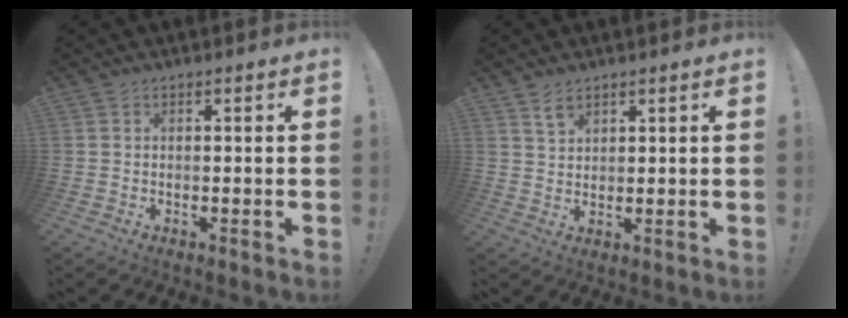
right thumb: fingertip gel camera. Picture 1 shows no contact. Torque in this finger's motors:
{"motor_torque": [-0.01, 0.55, -0.08, -0.03, -0.01]}